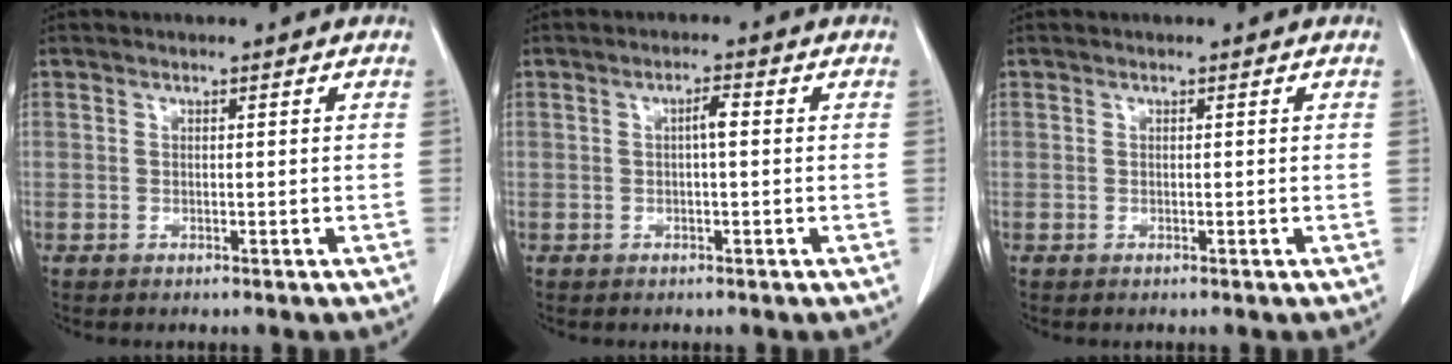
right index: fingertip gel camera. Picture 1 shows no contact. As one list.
[{"total": 2.9, "force": [0.1, 0.3, 2.8], "torque": [-0.049, 0.005, 0.002]}, {"total": 0.0}]